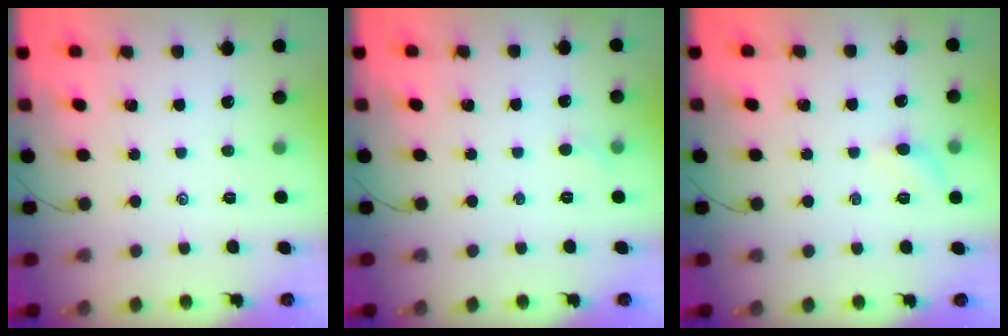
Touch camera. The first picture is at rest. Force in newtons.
{"total": 2.7, "press": 2.5, "slide": 0.9}
{"total": 5.1, "press": 4.9, "slide": 1.4}